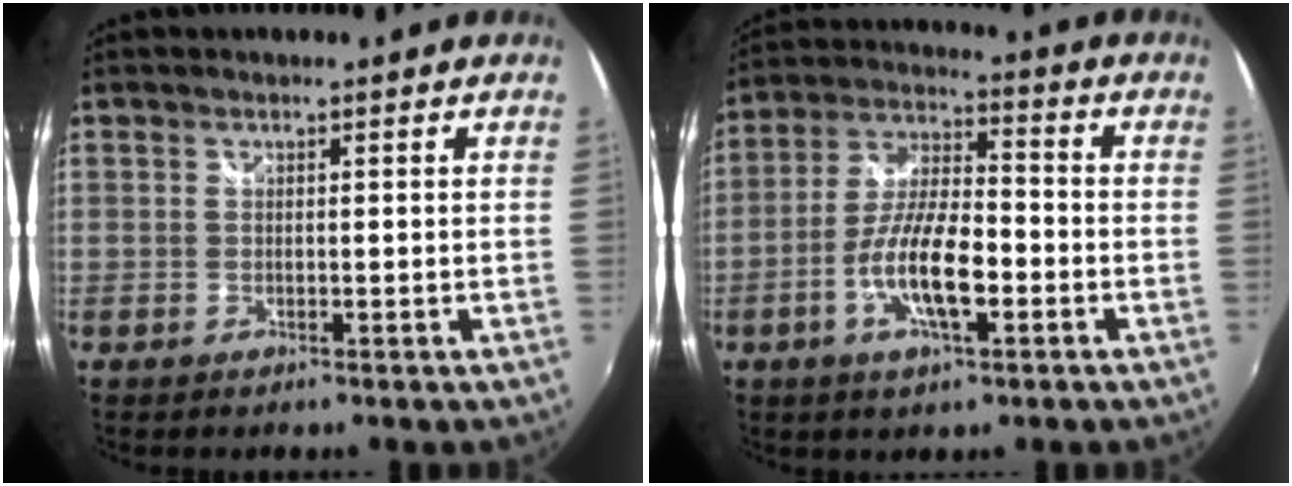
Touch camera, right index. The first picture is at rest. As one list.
[{"total": 11.9, "force": [-4.1, 3.6, 10.5], "torque": [-0.214, 0.000, -0.077]}]